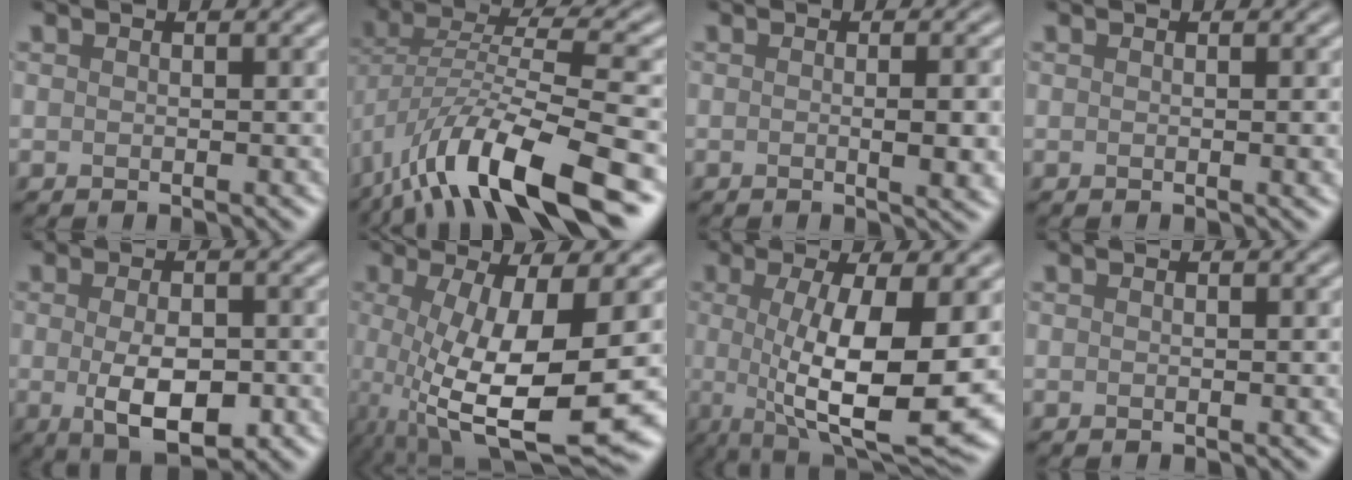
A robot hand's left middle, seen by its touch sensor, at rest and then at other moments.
{"total": 12.2, "force": [-6.8, 3.6, 9.5], "torque": [-0.173, 0.002, -0.126]}
{"total": 4.0, "force": [-0.3, 1.1, 3.8], "torque": [-0.047, 0.001, -0.004]}
{"total": 1.0, "force": [0.0, 0.2, 1.0], "torque": [-0.009, 0.000, -0.001]}
{"total": 5.5, "force": [-1.1, 2.5, 4.8], "torque": [-0.084, -0.012, -0.015]}
{"total": 10.6, "force": [-1.9, 3.0, 10.0], "torque": [-0.183, -0.031, -0.025]}
{"total": 11.2, "force": [-0.6, 3.1, 10.7], "torque": [-0.164, -0.019, -0.009]}
{"total": 0.0}